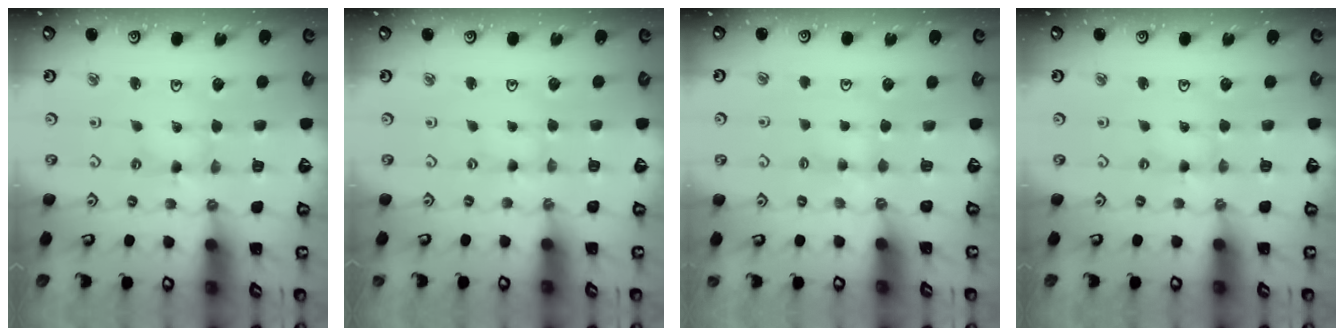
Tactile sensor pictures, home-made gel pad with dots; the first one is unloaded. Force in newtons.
{"total": 0.0}
{"total": 2.8, "press": 2.8, "slide": 0.4}
{"total": 1.2, "press": 1.1, "slide": 0.3}